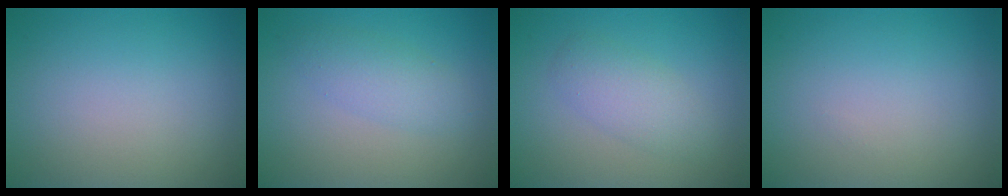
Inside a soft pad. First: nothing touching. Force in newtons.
{"total": 2.5, "press": 2.5, "slide": 0.1}
{"total": 2.9, "press": 2.9, "slide": 0.0}
{"total": 0.0}